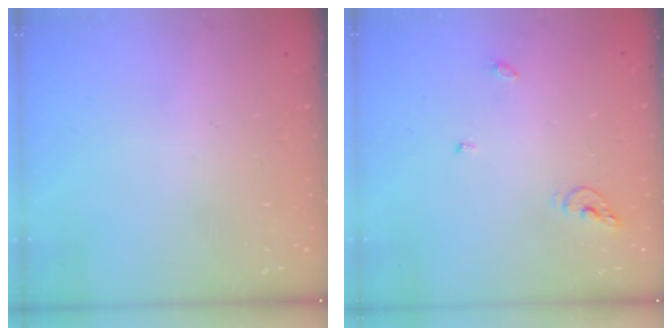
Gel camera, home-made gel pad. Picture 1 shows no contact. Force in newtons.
{"total": 5.8, "press": 5.8, "slide": 0.2}